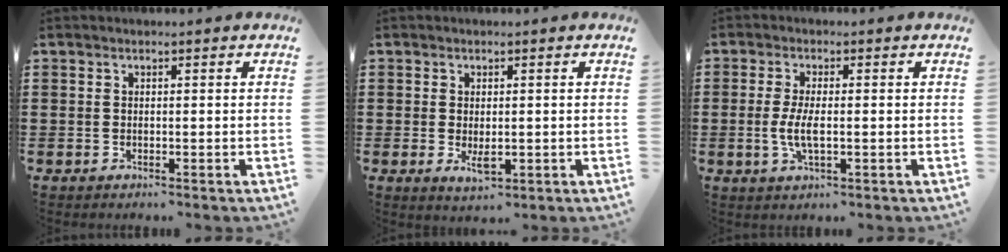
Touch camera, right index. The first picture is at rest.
{"total": 2.4, "force": [-0.3, 1.0, 2.1], "torque": [-0.032, -0.006, -0.006]}
{"total": 4.4, "force": [-0.6, 1.2, 4.1], "torque": [-0.094, -0.007, -0.018]}